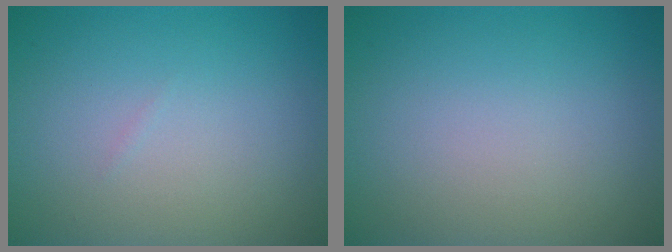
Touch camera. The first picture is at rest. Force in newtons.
{"total": 0.0}